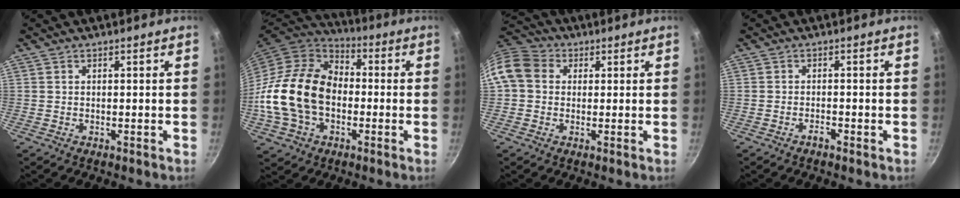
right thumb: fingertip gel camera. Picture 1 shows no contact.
{"total": 20.9, "force": [-2.5, 15.1, 14.3], "torque": [-0.246, 0.038, -0.051]}
{"total": 10.1, "force": [1.5, 8.5, 5.3], "torque": [-0.089, 0.023, 0.009]}
{"total": 1.3, "force": [-1.0, 0.3, 0.8], "torque": [-0.014, 0.012, -0.021]}